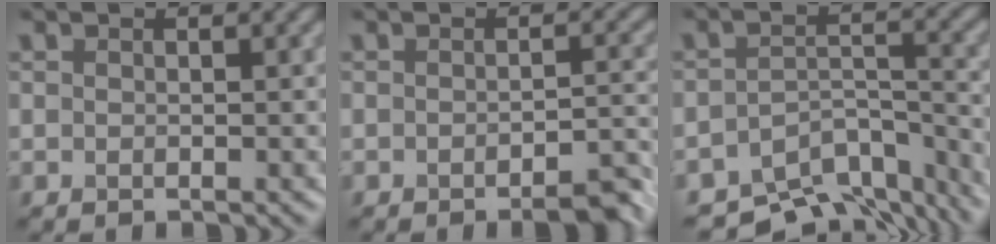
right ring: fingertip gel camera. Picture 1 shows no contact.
{"total": 3.5, "force": [-2.5, 0.7, 2.4], "torque": [-0.025, 0.004, -0.037]}
{"total": 8.8, "force": [-7.6, 3.1, 3.1], "torque": [-0.049, -0.020, -0.110]}